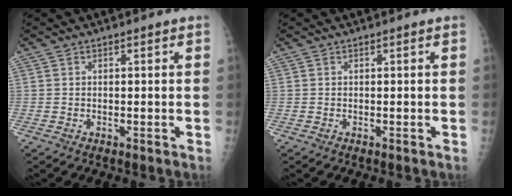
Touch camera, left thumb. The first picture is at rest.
{"total": 0.0}